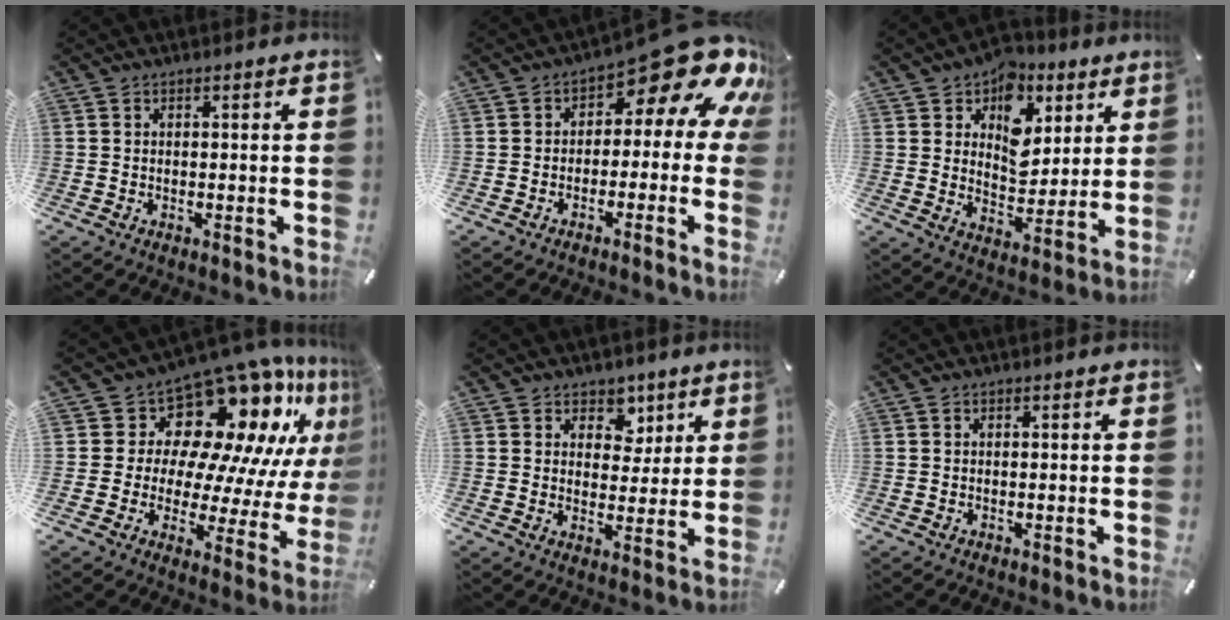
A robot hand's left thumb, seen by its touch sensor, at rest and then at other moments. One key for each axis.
{"total": 14.7, "fx": 7.5, "fy": 6.6, "fz": 10.8, "tx": -0.138, "ty": -0.062, "tz": 0.120}
{"total": 11.6, "fx": 4.6, "fy": 9.2, "fz": 5.2, "tx": -0.069, "ty": -0.038, "tz": 0.083}
{"total": 16.2, "fx": 11.5, "fy": 8.7, "fz": 7.3, "tx": -0.098, "ty": -0.128, "tz": 0.192}
{"total": 6.6, "fx": 3.0, "fy": 5.7, "fz": 1.6, "tx": -0.008, "ty": -0.021, "tz": 0.048}
{"total": 0.0}